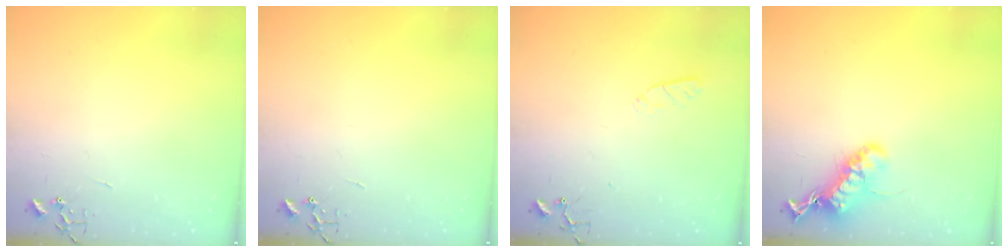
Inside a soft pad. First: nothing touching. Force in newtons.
{"total": 0.0}
{"total": 3.6, "press": 3.6, "slide": 0.5}
{"total": 16.7, "press": 16.6, "slide": 1.2}